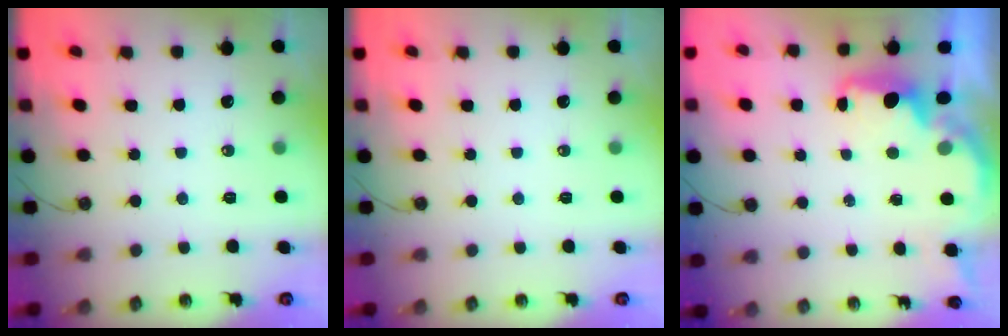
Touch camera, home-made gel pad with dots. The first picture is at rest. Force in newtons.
{"total": 0.0}
{"total": 2.0, "press": 1.9, "slide": 0.7}